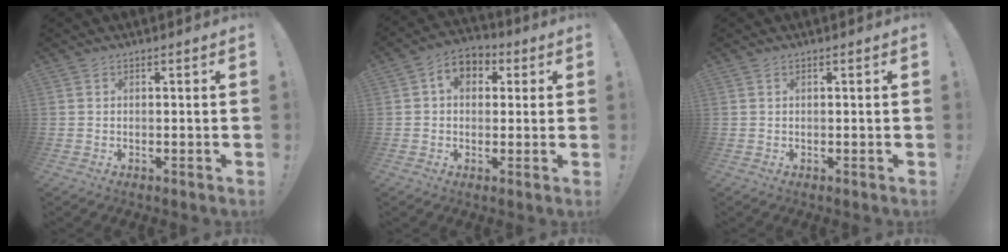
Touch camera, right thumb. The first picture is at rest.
{"total": 7.2, "force": [1.9, 5.5, 4.3], "torque": [-0.065, 0.006, 0.034]}
{"total": 0.0}